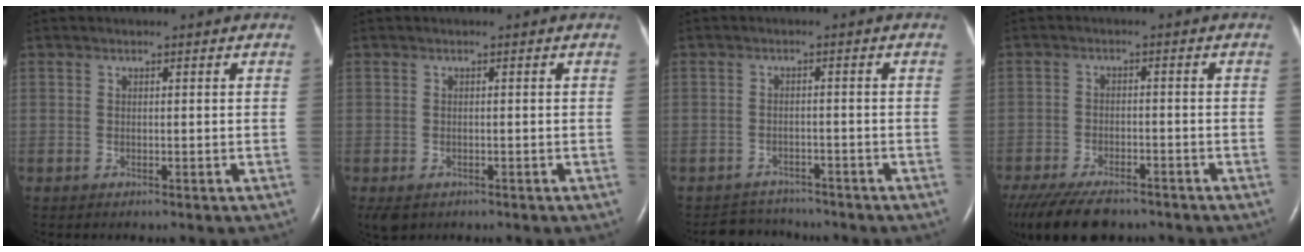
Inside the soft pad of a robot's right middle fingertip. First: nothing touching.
{"total": 2.2, "force": [-1.2, 1.5, 1.2], "torque": [-0.027, -0.006, -0.011]}
{"total": 4.2, "force": [-3.9, 1.2, -0.6], "torque": [0.001, 0.003, -0.061]}
{"total": 12.8, "force": [-9.9, 4.8, 6.5], "torque": [-0.141, -0.021, -0.154]}